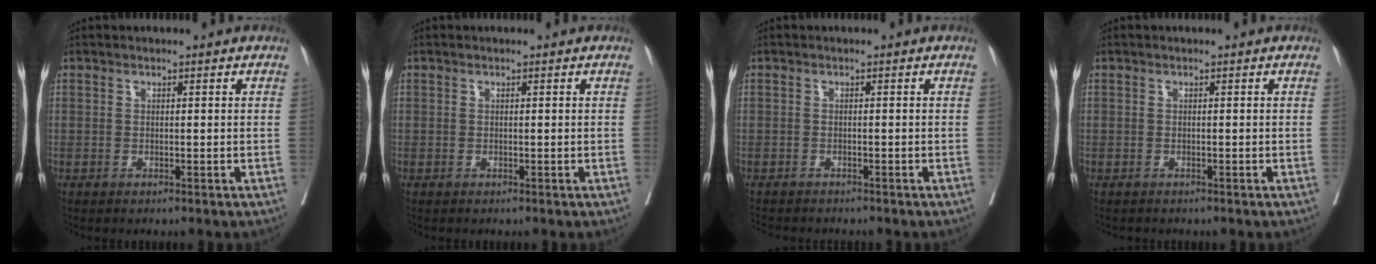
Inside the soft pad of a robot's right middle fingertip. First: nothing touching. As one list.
[{"total": 0.0}, {"total": 5.7, "force": [-5.2, 1.4, 2.0], "torque": [-0.028, -0.006, -0.074]}, {"total": 1.0, "force": [-0.9, 0.4, 0.2], "torque": [-0.009, -0.002, -0.015]}]